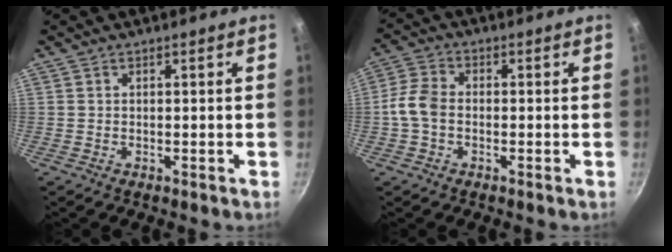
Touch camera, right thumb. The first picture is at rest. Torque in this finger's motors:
{"motor_torque": [0.41, 1.30, 0.64, -0.50, 0.08]}